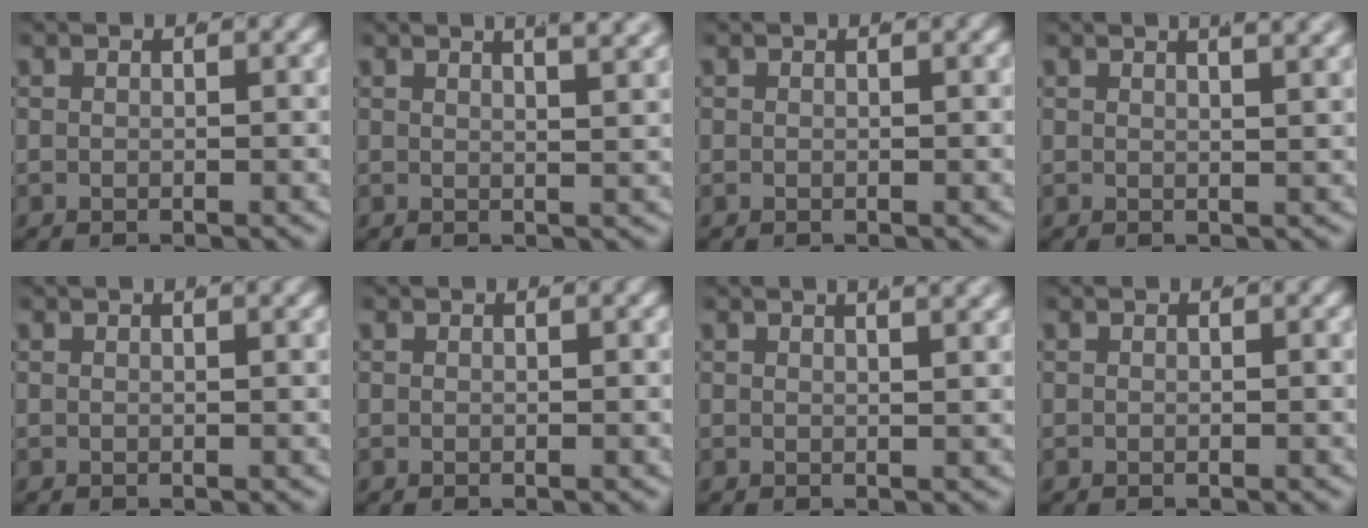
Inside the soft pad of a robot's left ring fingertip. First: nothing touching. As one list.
[{"total": 4.3, "force": [3.0, 0.8, 3.0], "torque": [-0.028, 0.007, 0.045]}, {"total": 0.0}, {"total": 3.0, "force": [2.2, 0.2, 2.1], "torque": [-0.016, 0.007, 0.032]}, {"total": 0.7, "force": [0.5, -0.1, 0.4], "torque": [-0.001, 0.006, 0.006]}, {"total": 0.0}, {"total": 2.4, "force": [1.8, 0.0, 1.7], "torque": [-0.012, 0.007, 0.025]}, {"total": 0.0}]